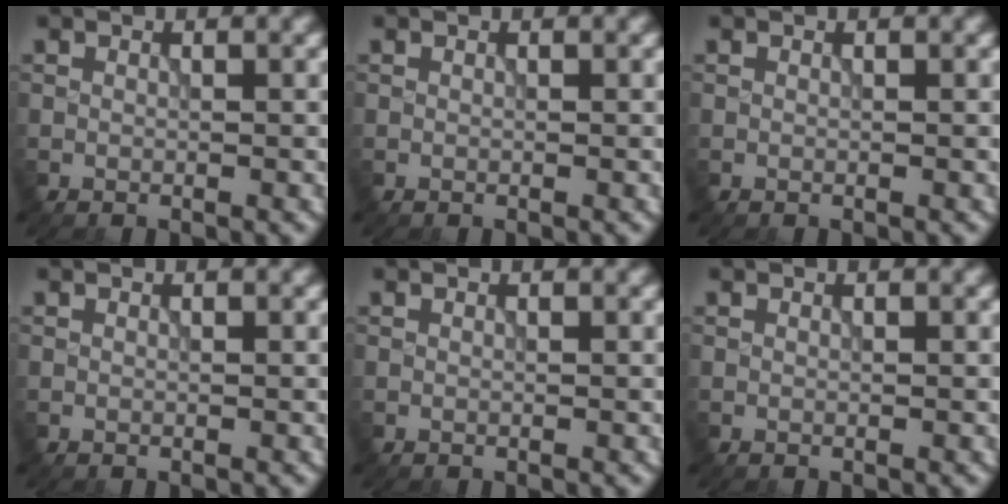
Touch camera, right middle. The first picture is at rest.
{"total": 0.0}
{"total": 0.0}
{"total": 0.0}
{"total": 0.0}
{"total": 0.0}